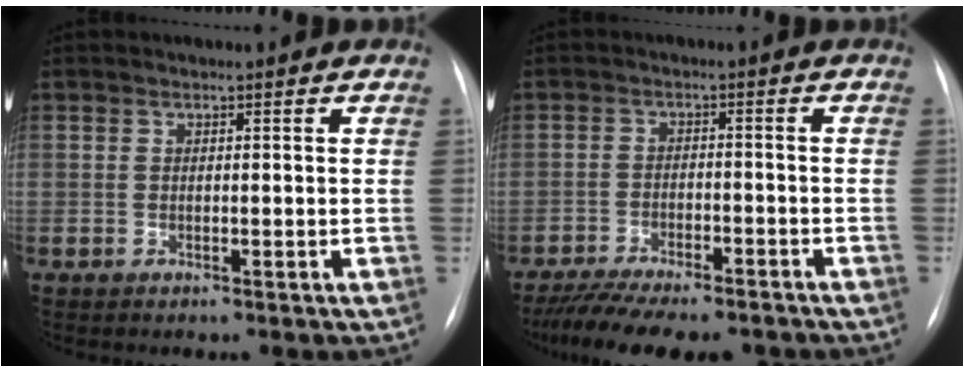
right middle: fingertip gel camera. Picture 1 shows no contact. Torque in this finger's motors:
{"motor_torque": [1.09, -1.05, 0.23, 0.05]}